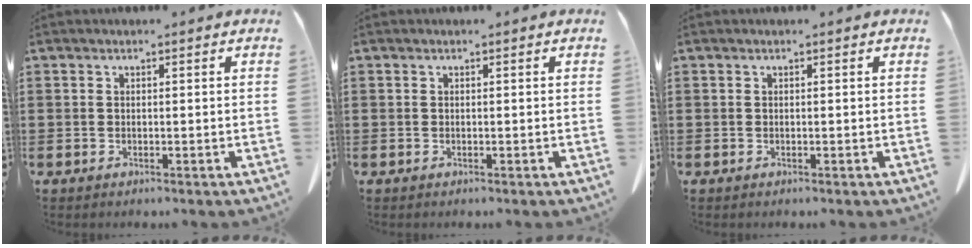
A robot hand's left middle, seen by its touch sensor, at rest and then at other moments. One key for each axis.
{"total": 0.0}
{"total": 0.0}